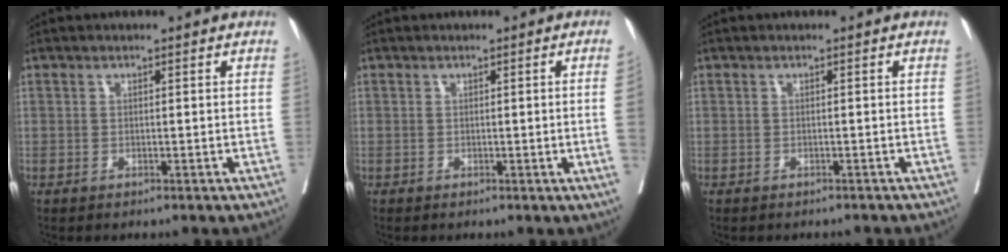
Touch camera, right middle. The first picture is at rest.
{"total": 3.1, "force": [-0.2, -1.2, 2.9], "torque": [-0.043, -0.006, 0.001]}
{"total": 2.2, "force": [-2.0, 0.8, 0.3], "torque": [-0.002, -0.005, -0.032]}